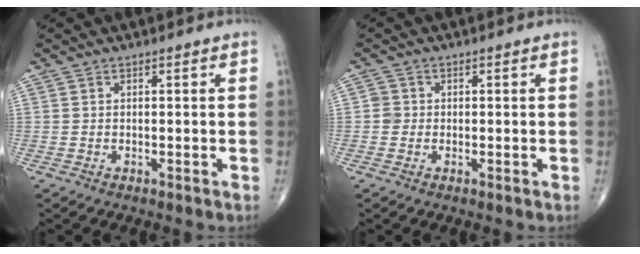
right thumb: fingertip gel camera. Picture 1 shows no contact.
{"total": 1.7, "force": [-0.1, 1.6, 0.3], "torque": [0.005, 0.005, -0.005]}